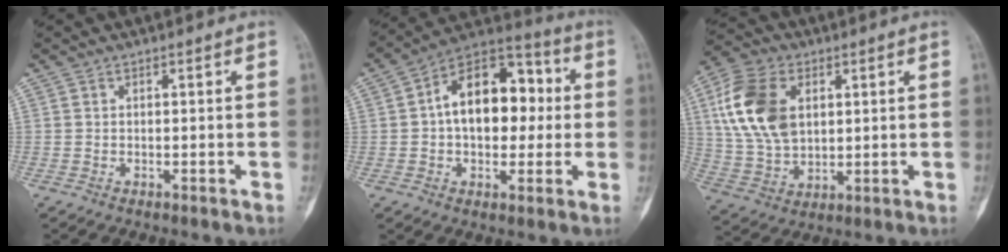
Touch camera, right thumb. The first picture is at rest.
{"total": 17.3, "force": [1.5, 11.0, 13.3], "torque": [-0.163, 0.037, 0.016]}
{"total": 16.0, "force": [4.3, 10.5, 11.3], "torque": [-0.215, -0.002, 0.086]}